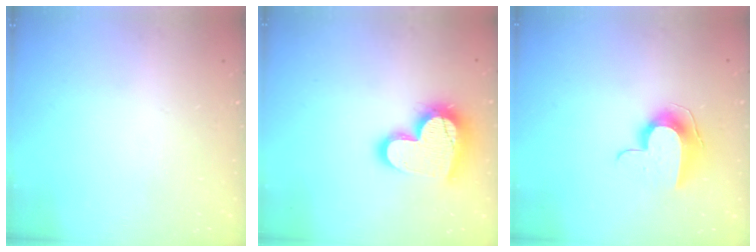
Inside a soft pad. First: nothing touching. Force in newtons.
{"total": 17.4, "press": 17.3, "slide": 1.3}
{"total": 9.5, "press": 9.5, "slide": 0.4}